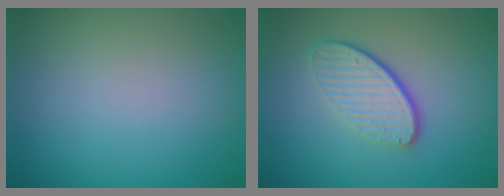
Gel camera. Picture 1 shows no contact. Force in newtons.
{"total": 4.6, "press": 3.2, "slide": 3.3}